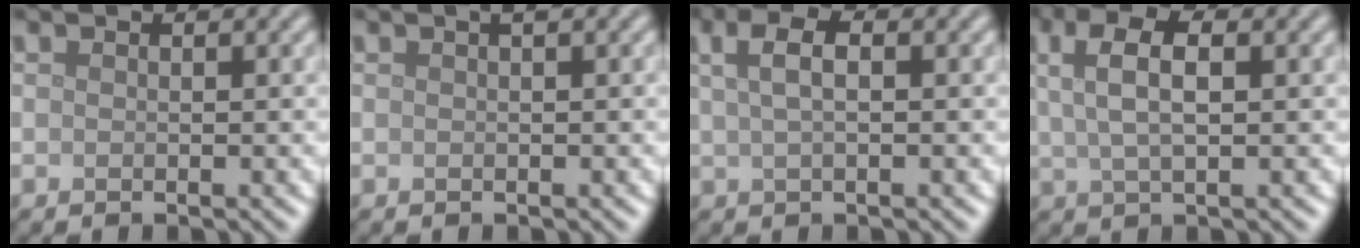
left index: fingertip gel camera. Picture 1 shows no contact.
{"total": 0.7, "force": [0.3, 0.1, 0.6], "torque": [-0.011, 0.010, 0.006]}
{"total": 3.5, "force": [1.4, 1.5, 2.9], "torque": [-0.055, 0.015, 0.016]}
{"total": 5.2, "force": [1.8, 2.2, 4.4], "torque": [-0.083, 0.009, 0.028]}